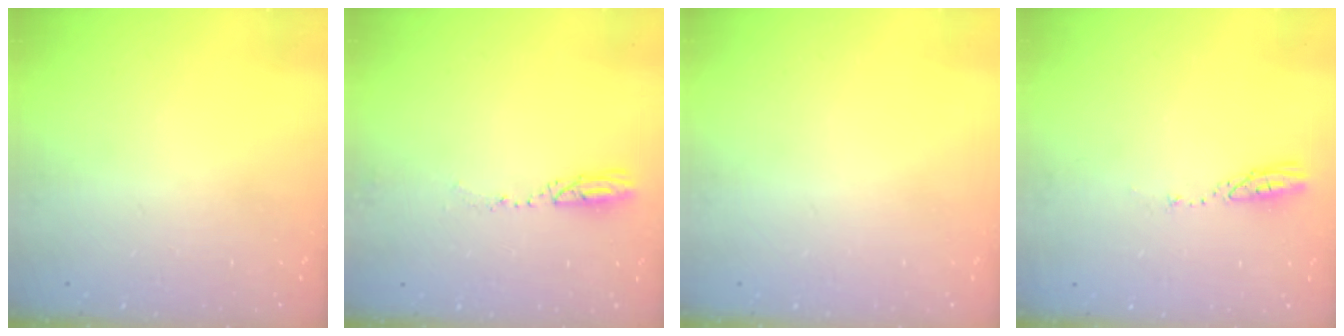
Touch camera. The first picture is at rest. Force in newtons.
{"total": 3.6, "press": 3.5, "slide": 0.7}
{"total": 0.0}
{"total": 3.5, "press": 3.5, "slide": 0.3}